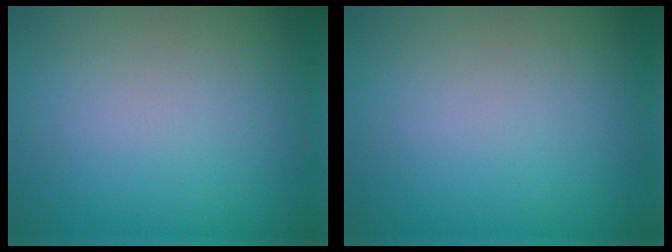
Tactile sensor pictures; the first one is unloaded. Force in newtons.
{"total": 0.0}